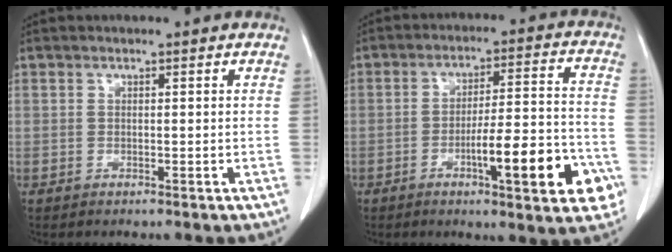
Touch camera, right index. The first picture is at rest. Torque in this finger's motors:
{"motor_torque": [1.34, -0.80, 0.53, 0.09]}